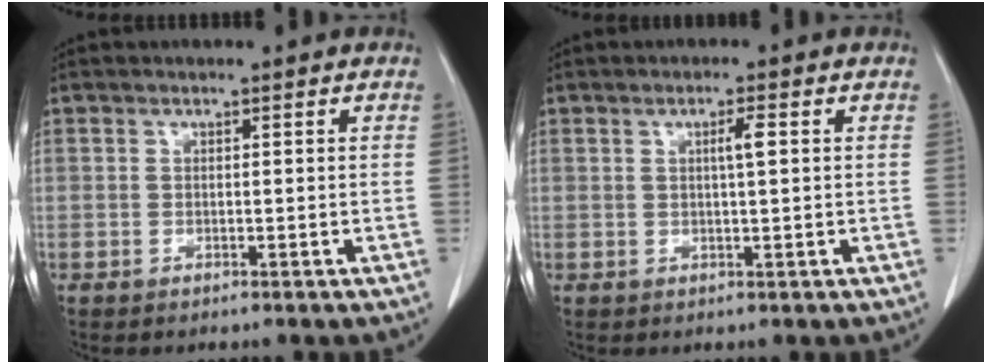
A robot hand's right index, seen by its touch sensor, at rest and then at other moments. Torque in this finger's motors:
{"motor_torque": [0.50, -0.07, 0.24, 0.06]}